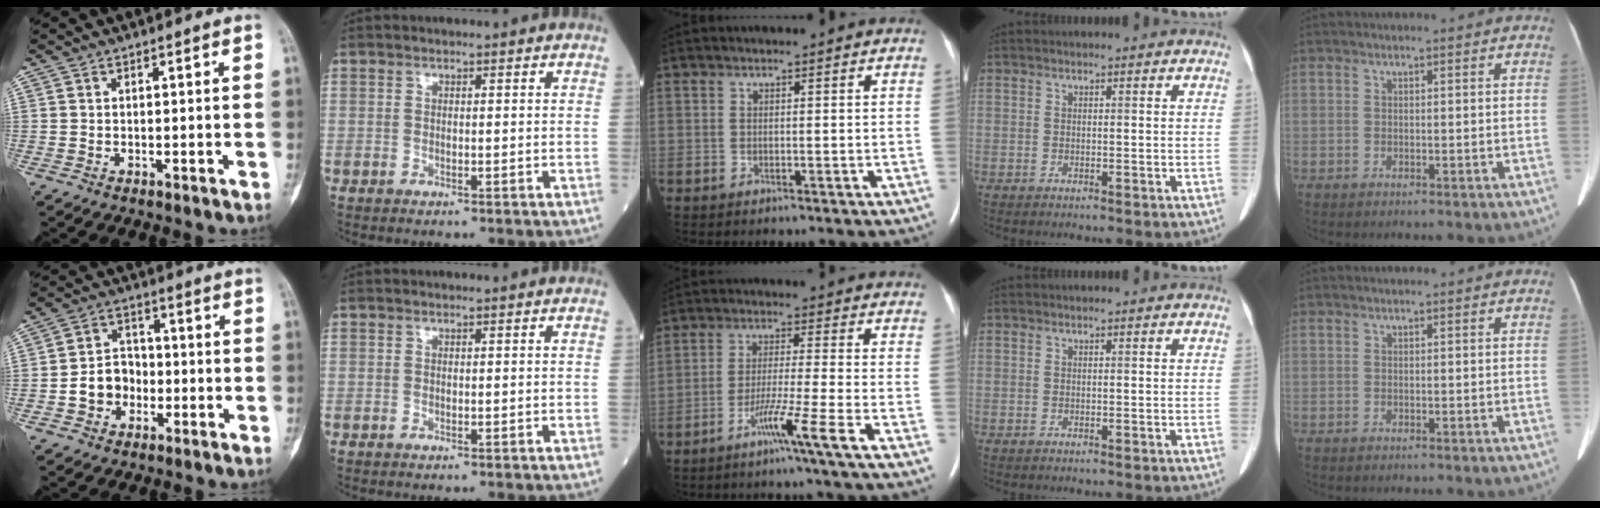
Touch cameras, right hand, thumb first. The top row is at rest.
{"thumb": {"total": 7.3, "force": [-2.0, 6.2, 3.4], "torque": [-0.033, 0.031, -0.042]}, "middle": {"total": 6.1, "force": [-3.6, -2.2, 4.5], "torque": [-0.079, -0.015, -0.074]}}